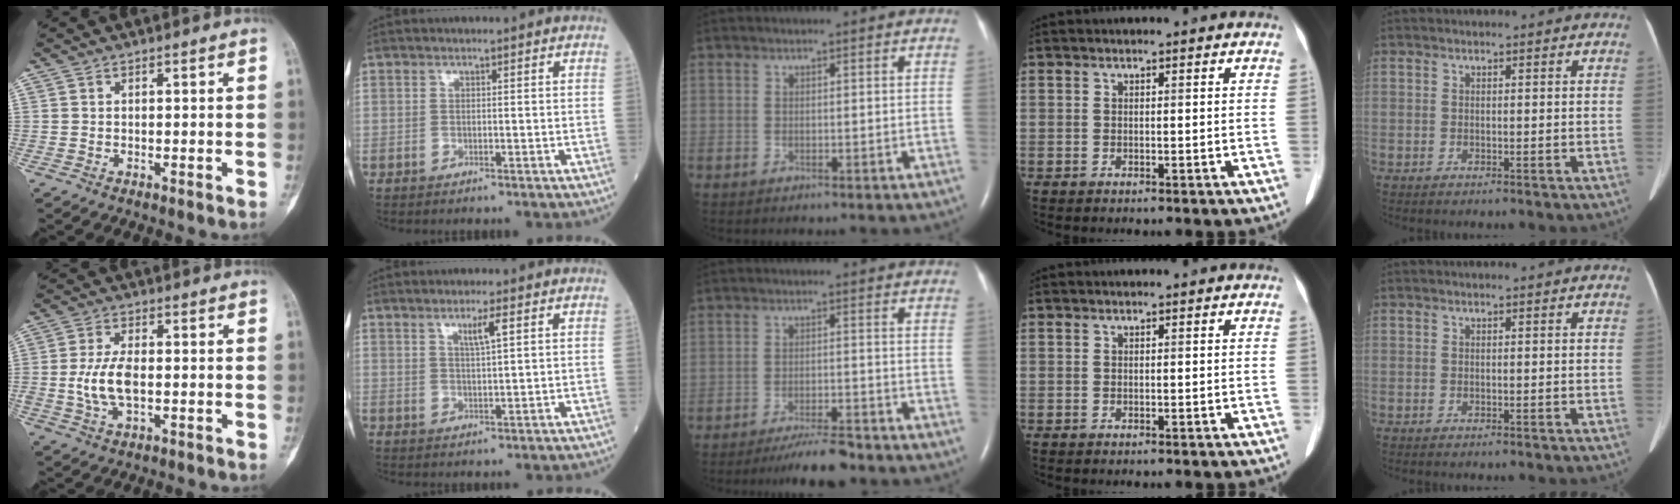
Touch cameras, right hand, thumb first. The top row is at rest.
{"thumb": {"total": 7.2, "force": [-0.6, 3.6, 6.3], "torque": [-0.137, 0.003, -0.012]}, "index": {"total": 3.4, "force": [1.7, 0.1, 2.9], "torque": [-0.053, -0.002, 0.030]}, "middle": {"total": 5.9, "force": [-5.2, 0.5, 2.7], "torque": [-0.046, -0.014, -0.089]}}